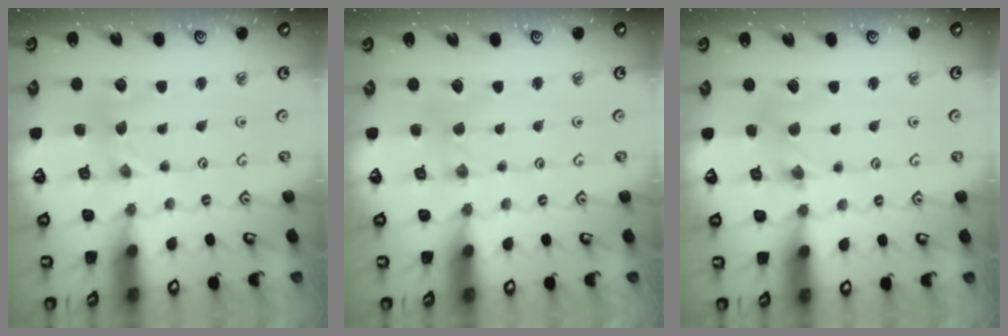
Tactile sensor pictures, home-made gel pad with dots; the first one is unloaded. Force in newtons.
{"total": 0.0}
{"total": 1.9, "press": 1.9, "slide": 0.2}